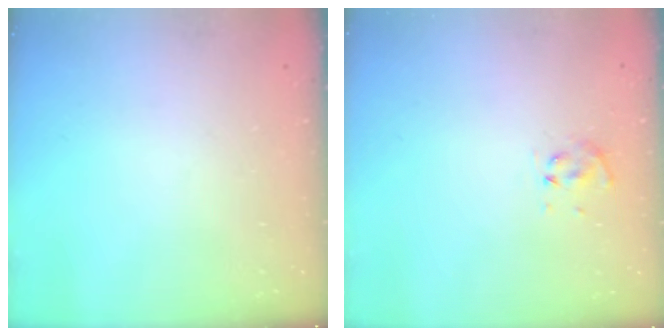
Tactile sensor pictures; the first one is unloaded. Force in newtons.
{"total": 5.0, "press": 4.8, "slide": 1.2}